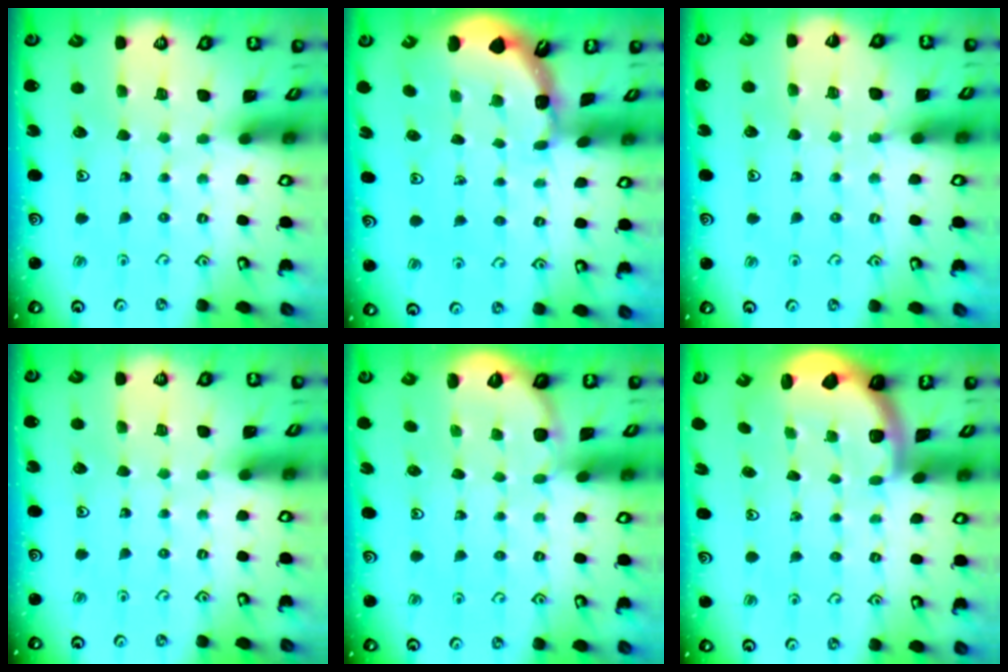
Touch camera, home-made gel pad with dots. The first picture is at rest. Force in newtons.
{"total": 1.8, "press": 1.8, "slide": 0.1}
{"total": 4.5, "press": 4.4, "slide": 0.4}
{"total": 0.0}
{"total": 1.3, "press": 1.3, "slide": 0.1}
{"total": 2.1, "press": 2.0, "slide": 0.5}